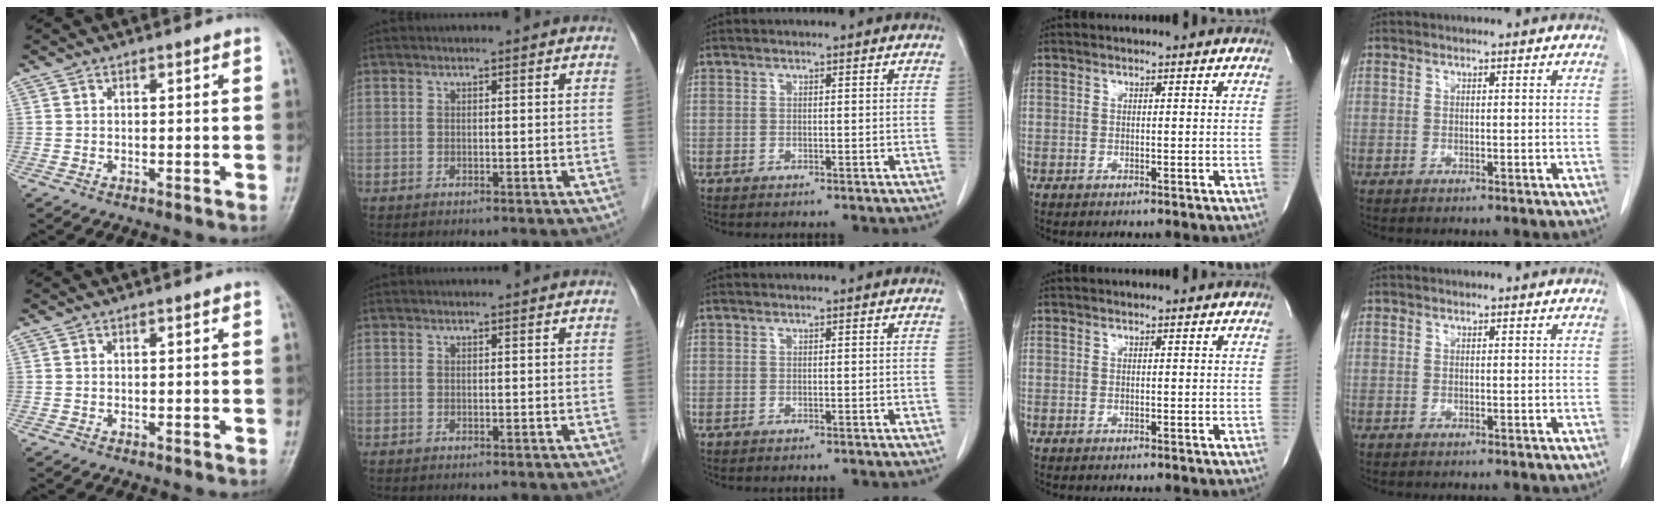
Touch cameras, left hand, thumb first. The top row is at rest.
{}